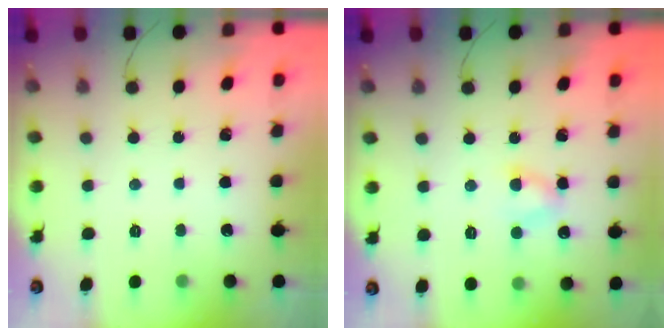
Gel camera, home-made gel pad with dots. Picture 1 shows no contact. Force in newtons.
{"total": 4.3, "press": 4.2, "slide": 0.7}